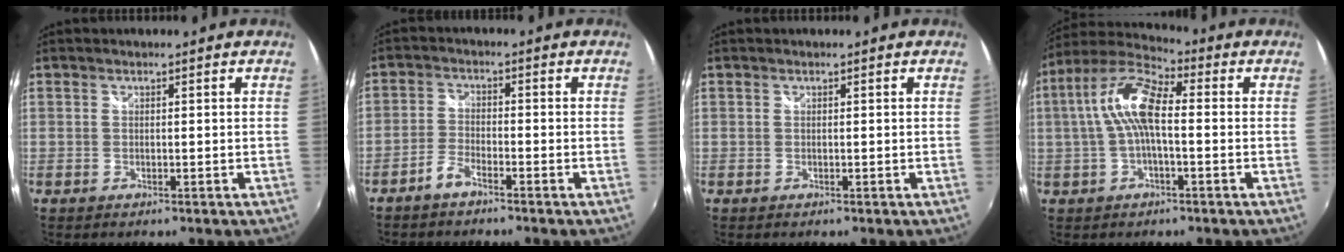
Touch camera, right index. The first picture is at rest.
{"total": 3.0, "force": [-2.5, 0.8, 1.4], "torque": [-0.046, 0.006, -0.054]}
{"total": 0.0}
{"total": 10.9, "force": [0.4, 3.8, 10.2], "torque": [-0.208, 0.023, 0.003]}